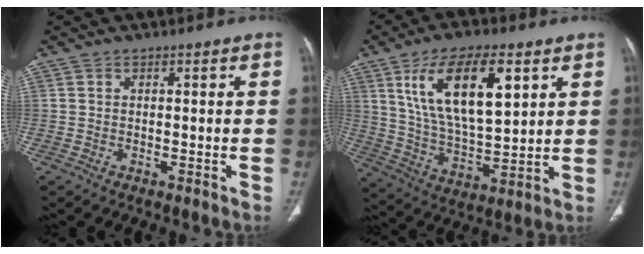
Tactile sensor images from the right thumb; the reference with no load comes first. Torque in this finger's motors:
{"motor_torque": [-1.44, 2.64, 1.85, 0.91, 0.24]}